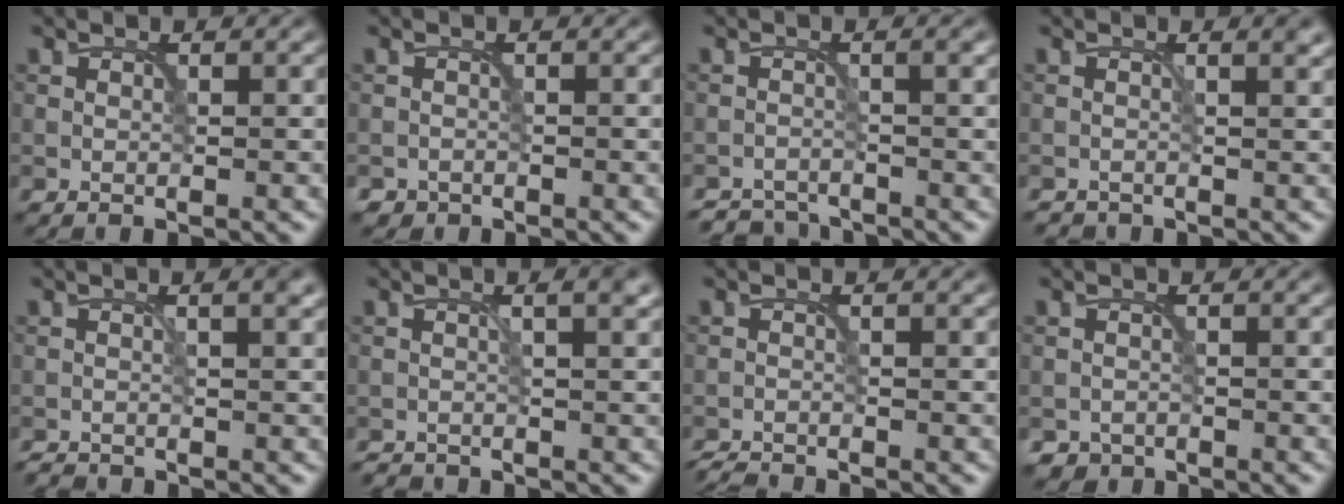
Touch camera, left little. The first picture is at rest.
{"total": 0.9, "force": [-0.7, 0.5, -0.2], "torque": [0.008, -0.002, -0.014]}
{"total": 2.9, "force": [-2.8, 0.5, 0.7], "torque": [-0.007, -0.003, -0.054]}
{"total": 0.9, "force": [-0.3, 0.6, 0.7], "torque": [-0.004, -0.006, -0.003]}
{"total": 1.7, "force": [-0.7, 0.5, 1.5], "torque": [-0.019, -0.003, -0.016]}
{"total": 2.1, "force": [-0.6, 0.6, 1.9], "torque": [-0.021, 0.001, -0.017]}
{"total": 1.6, "force": [-1.6, 0.1, 0.3], "torque": [0.000, -0.009, -0.037]}
{"total": 1.2, "force": [-1.0, 0.6, -0.2], "torque": [0.010, 0.000, -0.018]}